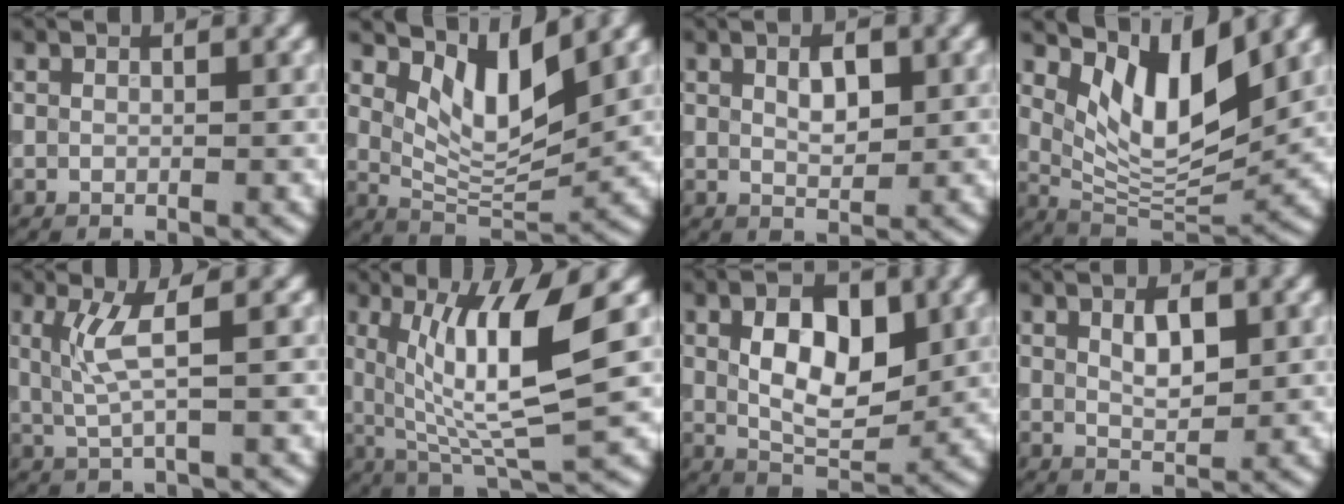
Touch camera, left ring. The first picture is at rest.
{"total": 5.6, "force": [2.9, 2.2, 4.2], "torque": [-0.083, -0.015, 0.055]}
{"total": 2.4, "force": [0.8, 1.1, 1.9], "torque": [-0.035, 0.001, 0.015]}
{"total": 7.9, "force": [3.8, 3.1, 6.2], "torque": [-0.111, -0.019, 0.070]}
{"total": 3.2, "force": [0.7, 0.5, 3.1], "torque": [-0.073, -0.002, 0.018]}
{"total": 9.8, "force": [2.2, 2.3, 9.2], "torque": [-0.161, -0.011, 0.044]}
{"total": 6.7, "force": [1.3, 3.7, 5.5], "torque": [-0.091, 0.001, 0.023]}
{"total": 2.7, "force": [0.9, 1.1, 2.3], "torque": [-0.042, 0.000, 0.018]}